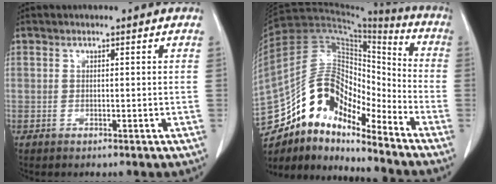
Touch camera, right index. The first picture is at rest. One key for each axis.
{"total": 16.0, "fx": -12.3, "fy": 6.2, "fz": 8.0, "tx": -0.136, "ty": 0.069, "tz": -0.223}